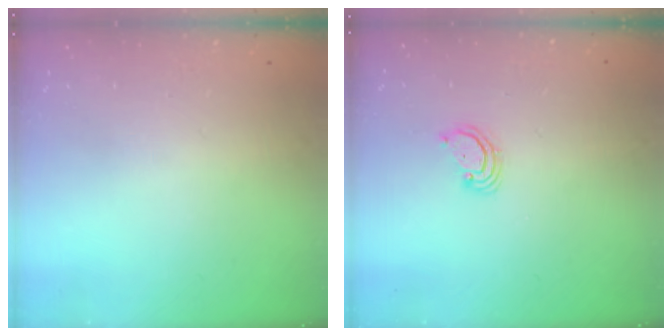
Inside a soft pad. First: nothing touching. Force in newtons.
{"total": 2.8, "press": 2.8, "slide": 0.3}